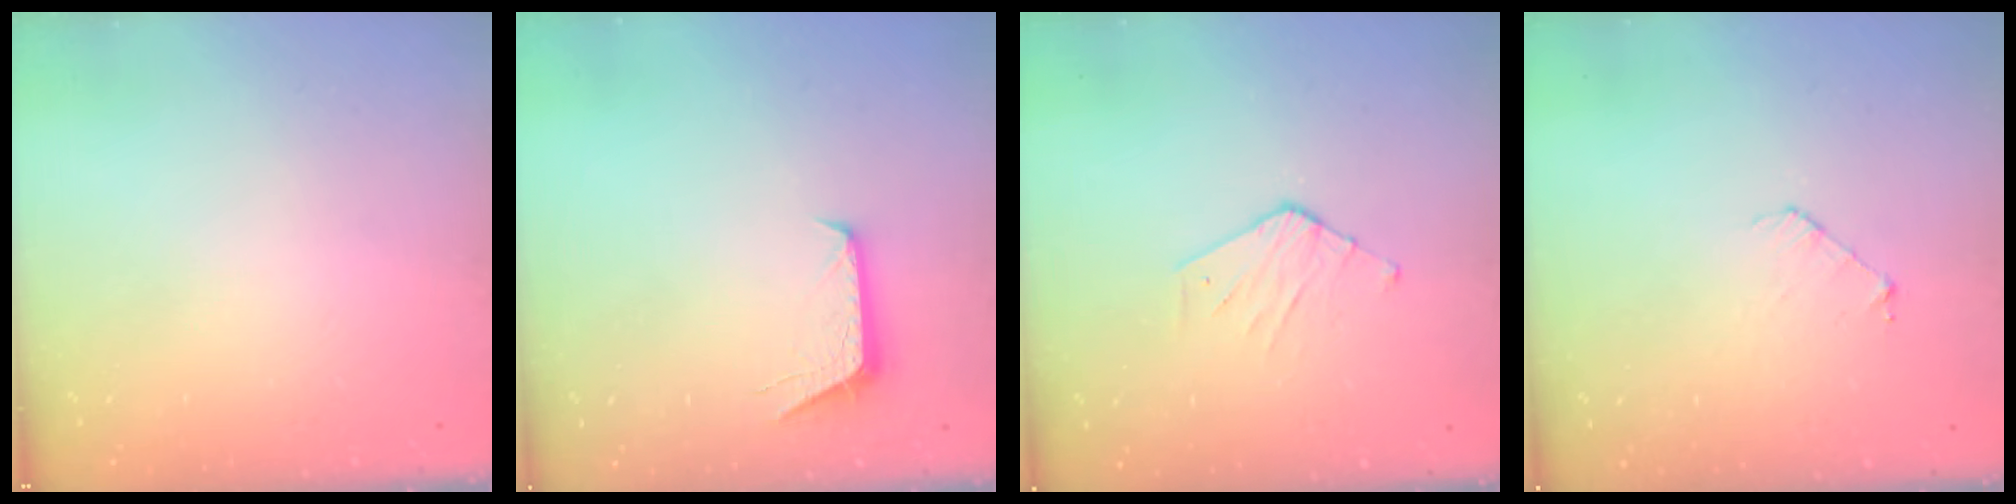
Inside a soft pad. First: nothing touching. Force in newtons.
{"total": 6.7, "press": 6.7, "slide": 0.5}
{"total": 3.3, "press": 3.3, "slide": 0.3}
{"total": 4.5, "press": 4.5, "slide": 0.3}